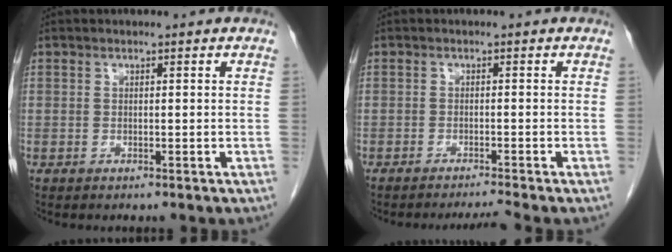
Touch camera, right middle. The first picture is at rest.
{"total": 2.8, "force": [-2.3, -1.4, 0.4], "torque": [-0.011, -0.007, -0.039]}